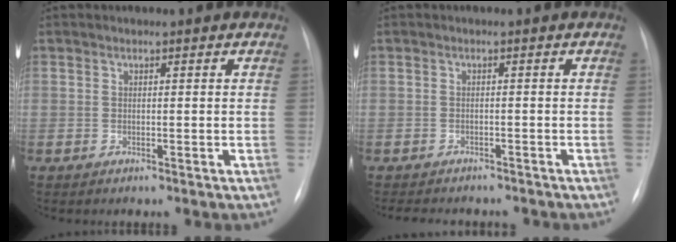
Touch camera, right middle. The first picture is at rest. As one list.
[{"total": 8.1, "force": [-7.1, 2.7, 2.8], "torque": [-0.044, 0.000, -0.086]}]